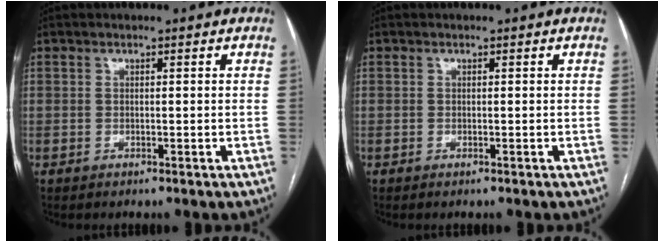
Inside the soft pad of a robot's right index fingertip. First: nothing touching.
{"total": 0.0}